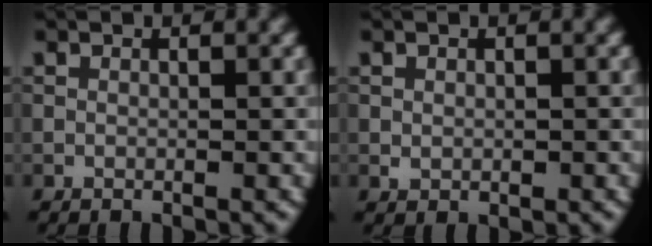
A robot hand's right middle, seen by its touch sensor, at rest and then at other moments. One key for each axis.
{"total": 0.8, "fx": 0.0, "fy": 0.6, "fz": 0.5, "tx": -0.006, "ty": -0.003, "tz": 0.003}